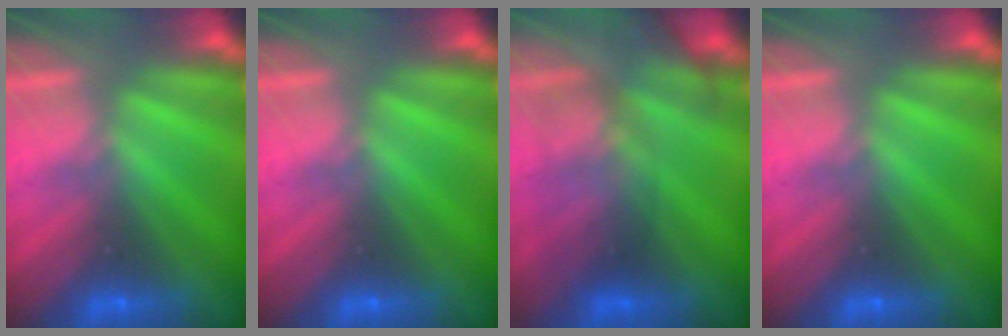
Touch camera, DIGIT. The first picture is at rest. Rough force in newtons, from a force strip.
{"total": 0.0}
{"total": 2.7}
{"total": 0.0}